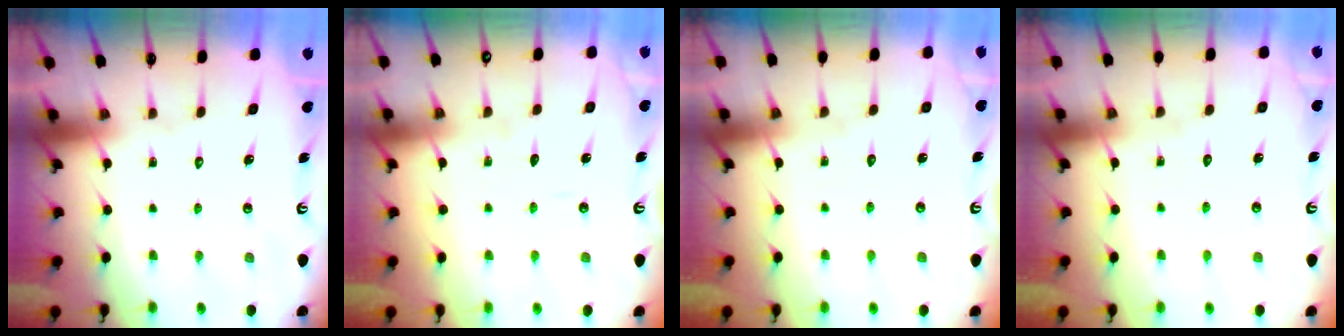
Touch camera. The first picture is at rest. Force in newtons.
{"total": 3.9, "press": 3.9, "slide": 0.4}
{"total": 2.6, "press": 2.6, "slide": 0.3}
{"total": 2.6, "press": 2.6, "slide": 0.3}